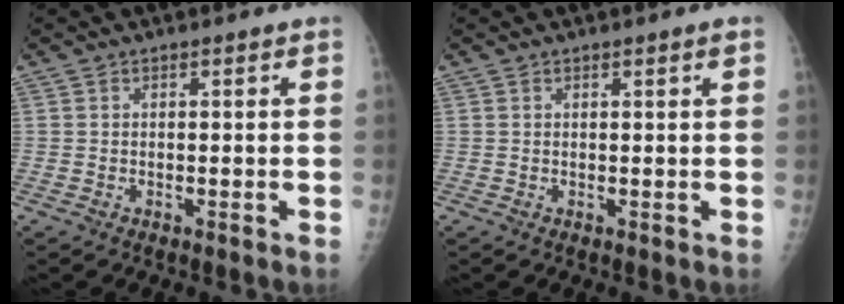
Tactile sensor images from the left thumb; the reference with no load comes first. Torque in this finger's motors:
{"motor_torque": [-0.01, 0.11, 0.01, 0.02, 0.00]}